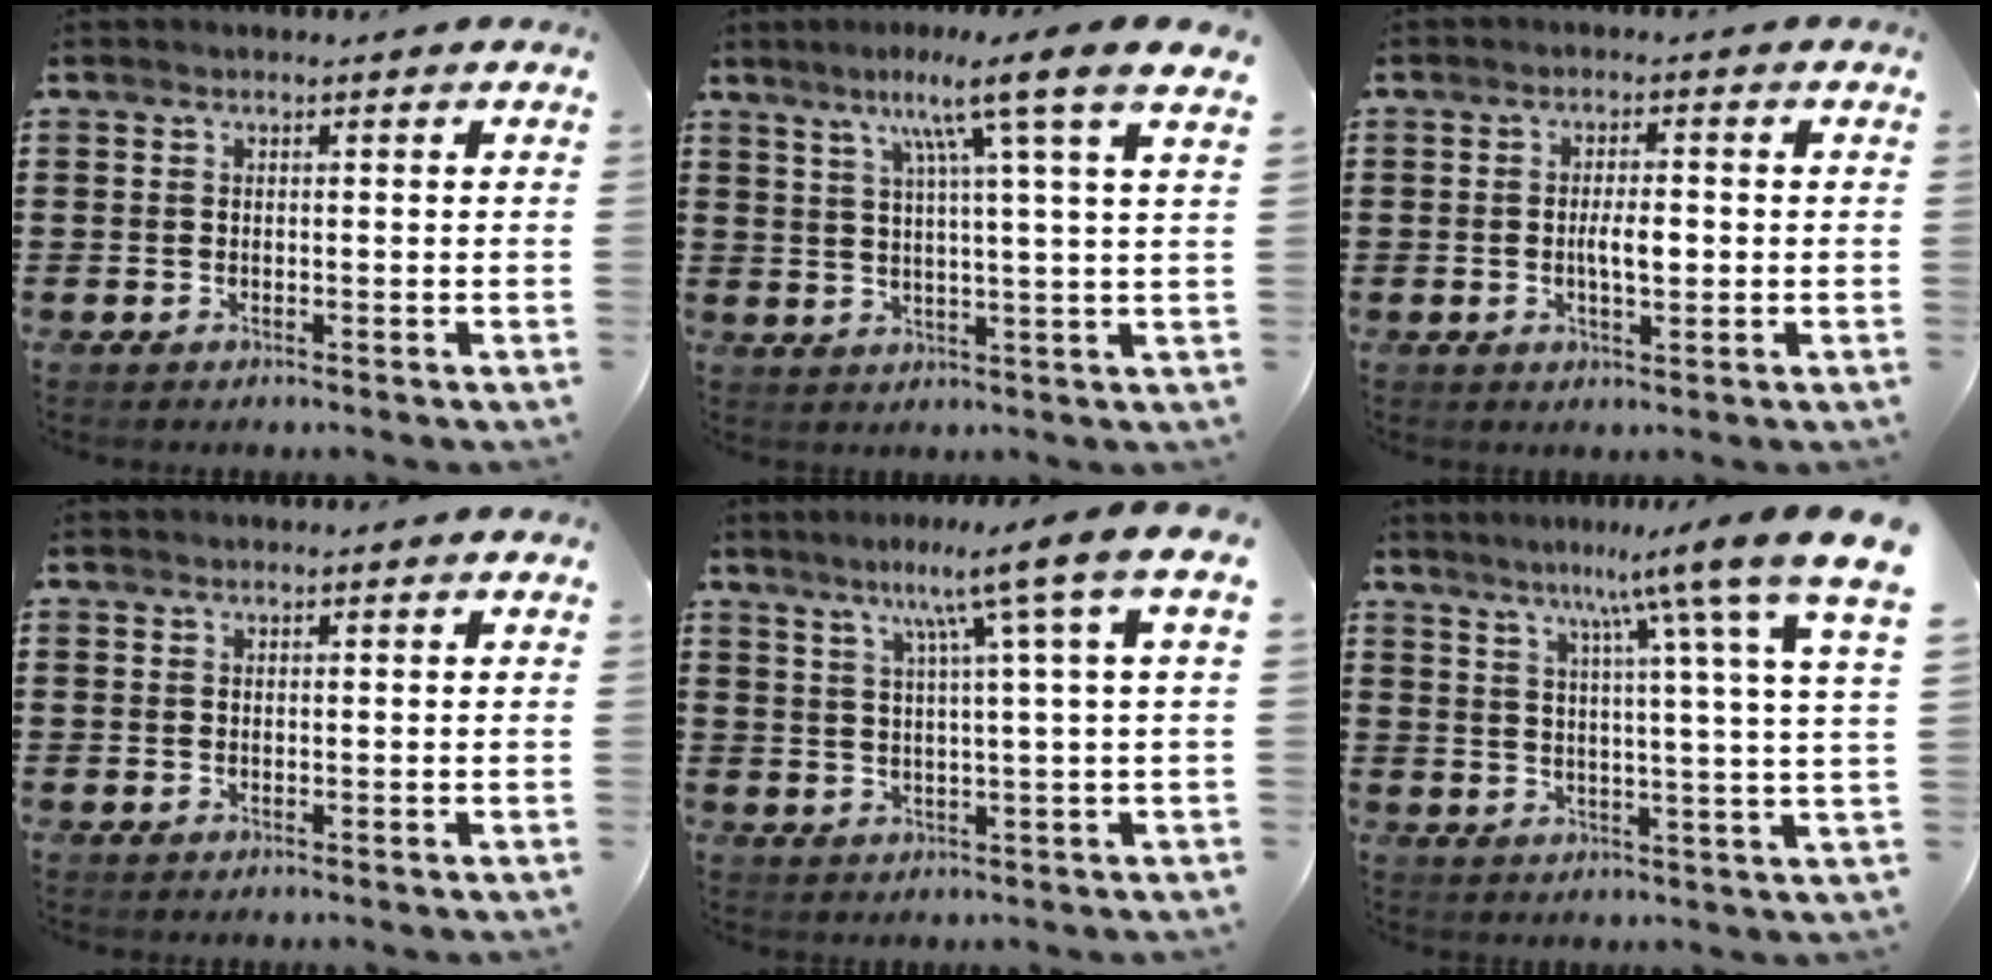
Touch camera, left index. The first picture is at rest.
{"total": 9.5, "force": [5.7, -1.7, 7.4], "torque": [-0.138, -0.022, 0.076]}
{"total": 3.7, "force": [-0.3, 1.4, 3.4], "torque": [-0.055, 0.000, -0.009]}
{"total": 0.0}
{"total": 8.2, "force": [3.9, -1.4, 7.1], "torque": [-0.132, -0.012, 0.051]}
{"total": 9.2, "force": [6.1, -1.2, 6.7], "torque": [-0.128, -0.039, 0.086]}